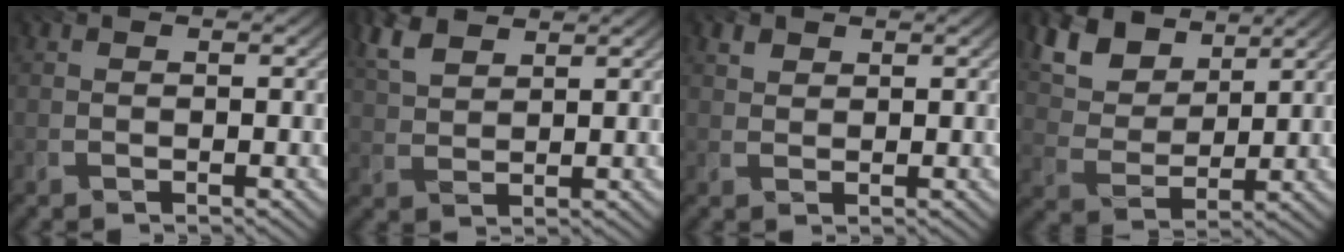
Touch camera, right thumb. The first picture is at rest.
{"total": 5.9, "force": [3.8, 2.6, 3.6], "torque": [-0.101, 0.007, 0.076]}
{"total": 1.5, "force": [0.9, 1.0, 0.6], "torque": [-0.012, -0.001, 0.018]}
{"total": 11.7, "force": [7.2, 6.4, 6.6], "torque": [-0.185, 0.021, 0.106]}